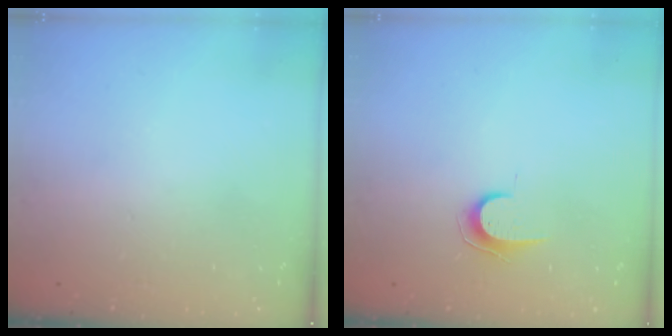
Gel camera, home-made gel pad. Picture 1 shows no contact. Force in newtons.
{"total": 6.7, "press": 6.7, "slide": 0.7}